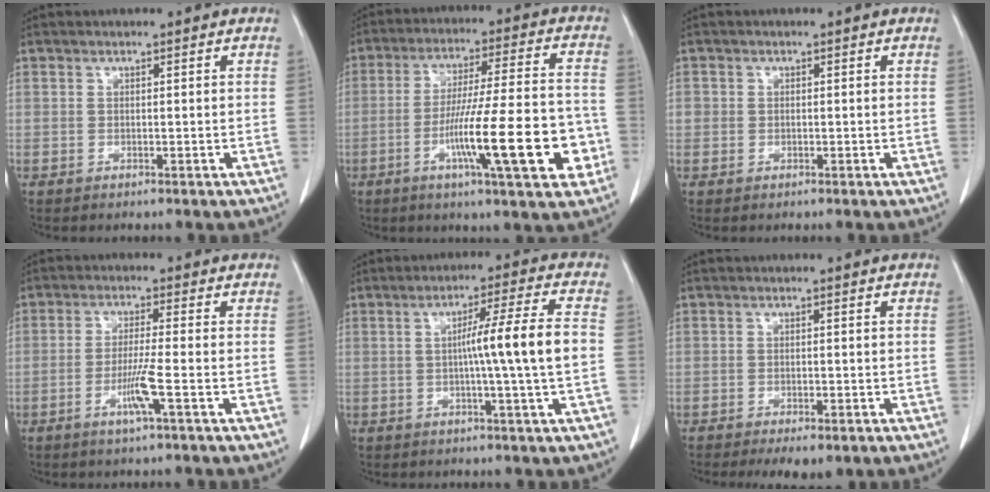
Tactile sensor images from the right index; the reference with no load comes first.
{"total": 16.9, "force": [-5.4, 1.5, 15.9], "torque": [-0.244, -0.001, -0.080]}
{"total": 1.3, "force": [-0.1, 1.3, 0.3], "torque": [0.001, 0.009, 0.000]}
{"total": 4.9, "force": [-2.0, -0.7, 4.4], "torque": [-0.085, -0.009, -0.039]}
{"total": 9.0, "force": [-0.6, -1.6, 8.8], "torque": [-0.139, 0.006, -0.007]}
{"total": 4.5, "force": [-3.1, 1.8, 2.8], "torque": [-0.037, -0.005, -0.040]}